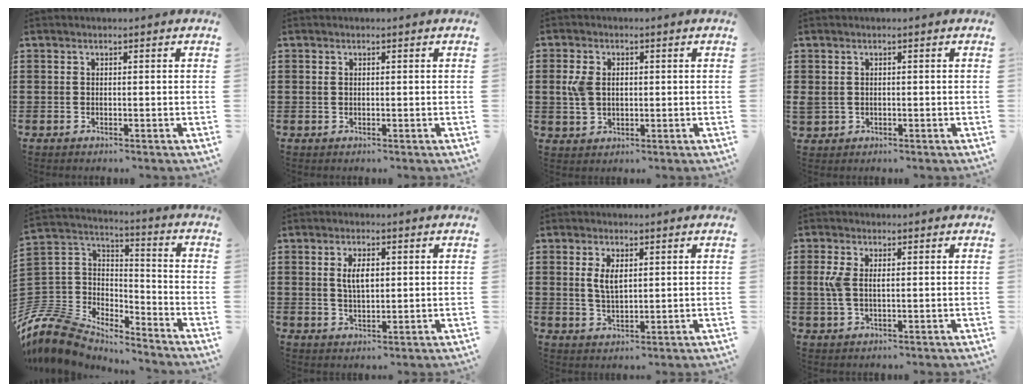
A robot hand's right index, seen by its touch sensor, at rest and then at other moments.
{"total": 0.7, "force": [0.2, 0.5, 0.4], "torque": [-0.011, 0.003, 0.003]}
{"total": 4.2, "force": [0.6, 2.9, 3.0], "torque": [-0.081, 0.007, 0.004]}
{"total": 1.0, "force": [0.0, 1.0, 0.2], "torque": [-0.007, 0.007, -0.001]}
{"total": 10.1, "force": [-8.8, 4.3, 2.2], "torque": [-0.094, 0.001, -0.184]}
{"total": 4.0, "force": [0.8, 1.7, 3.5], "torque": [-0.072, 0.006, 0.012]}
{"total": 3.8, "force": [1.0, 1.7, 3.2], "torque": [-0.060, 0.002, 0.015]}
{"total": 3.7, "force": [0.5, 1.8, 3.2], "torque": [-0.080, 0.003, 0.002]}